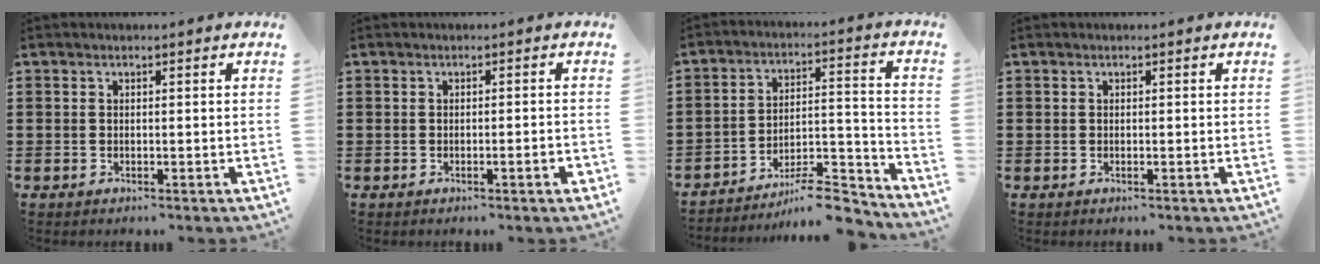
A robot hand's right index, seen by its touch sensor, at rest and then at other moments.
{"total": 1.6, "force": [-0.6, 0.0, 1.4], "torque": [-0.022, -0.001, -0.011]}
{"total": 9.4, "force": [-8.4, 1.9, 3.7], "torque": [-0.043, 0.027, -0.159]}
{"total": 0.0}